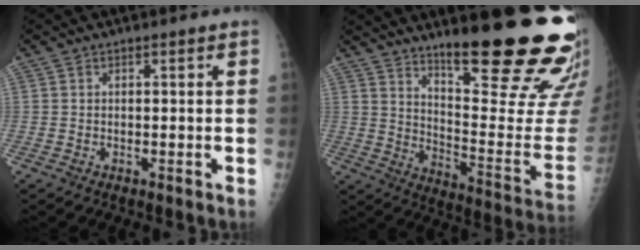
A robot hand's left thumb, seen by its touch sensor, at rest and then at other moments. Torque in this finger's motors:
{"motor_torque": [1.35, 0.82, 1.48, -1.29, 0.14]}